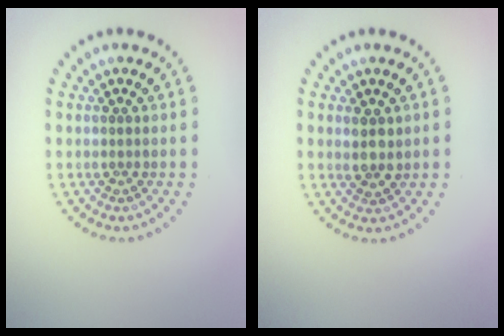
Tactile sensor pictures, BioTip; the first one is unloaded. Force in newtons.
{"total": 2.0, "press": 1.9, "slide": 0.7}